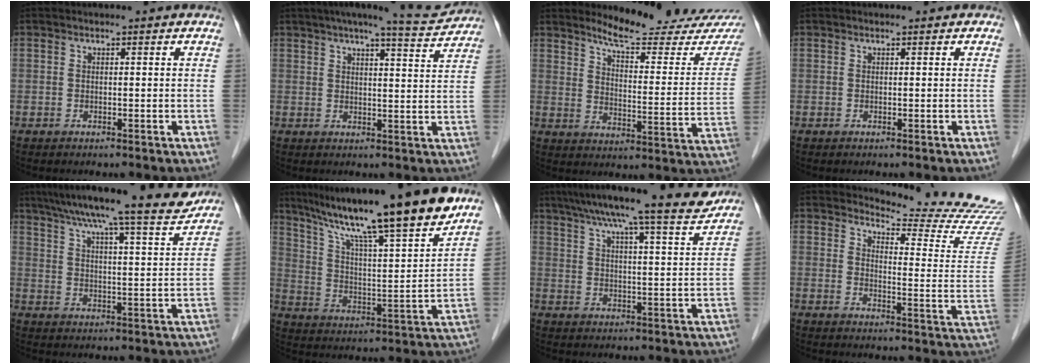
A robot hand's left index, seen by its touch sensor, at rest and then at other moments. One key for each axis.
{"total": 9.4, "fx": 8.5, "fy": 0.3, "fz": 4.0, "tx": -0.054, "ty": 0.000, "tz": 0.101}
{"total": 17.2, "fx": 16.0, "fy": 2.3, "fz": 5.9, "tx": -0.071, "ty": -0.080, "tz": 0.189}
{"total": 0.6, "fx": 0.4, "fy": 0.5, "fz": 0.1, "tx": -0.002, "ty": 0.002, "tz": 0.002}
{"total": 18.0, "fx": 15.8, "fy": 0.6, "fz": 8.7, "tx": -0.131, "ty": -0.009, "tz": 0.222}
{"total": 22.1, "fx": 17.7, "fy": 0.7, "fz": 13.3, "tx": -0.220, "ty": -0.005, "tz": 0.281}
{"total": 15.9, "fx": 13.8, "fy": 0.3, "fz": 7.8, "tx": -0.113, "ty": -0.005, "tz": 0.192}
{"total": 17.4, "fx": 17.2, "fy": -1.0, "fz": 2.6, "tx": -0.036, "ty": -0.148, "tz": 0.188}